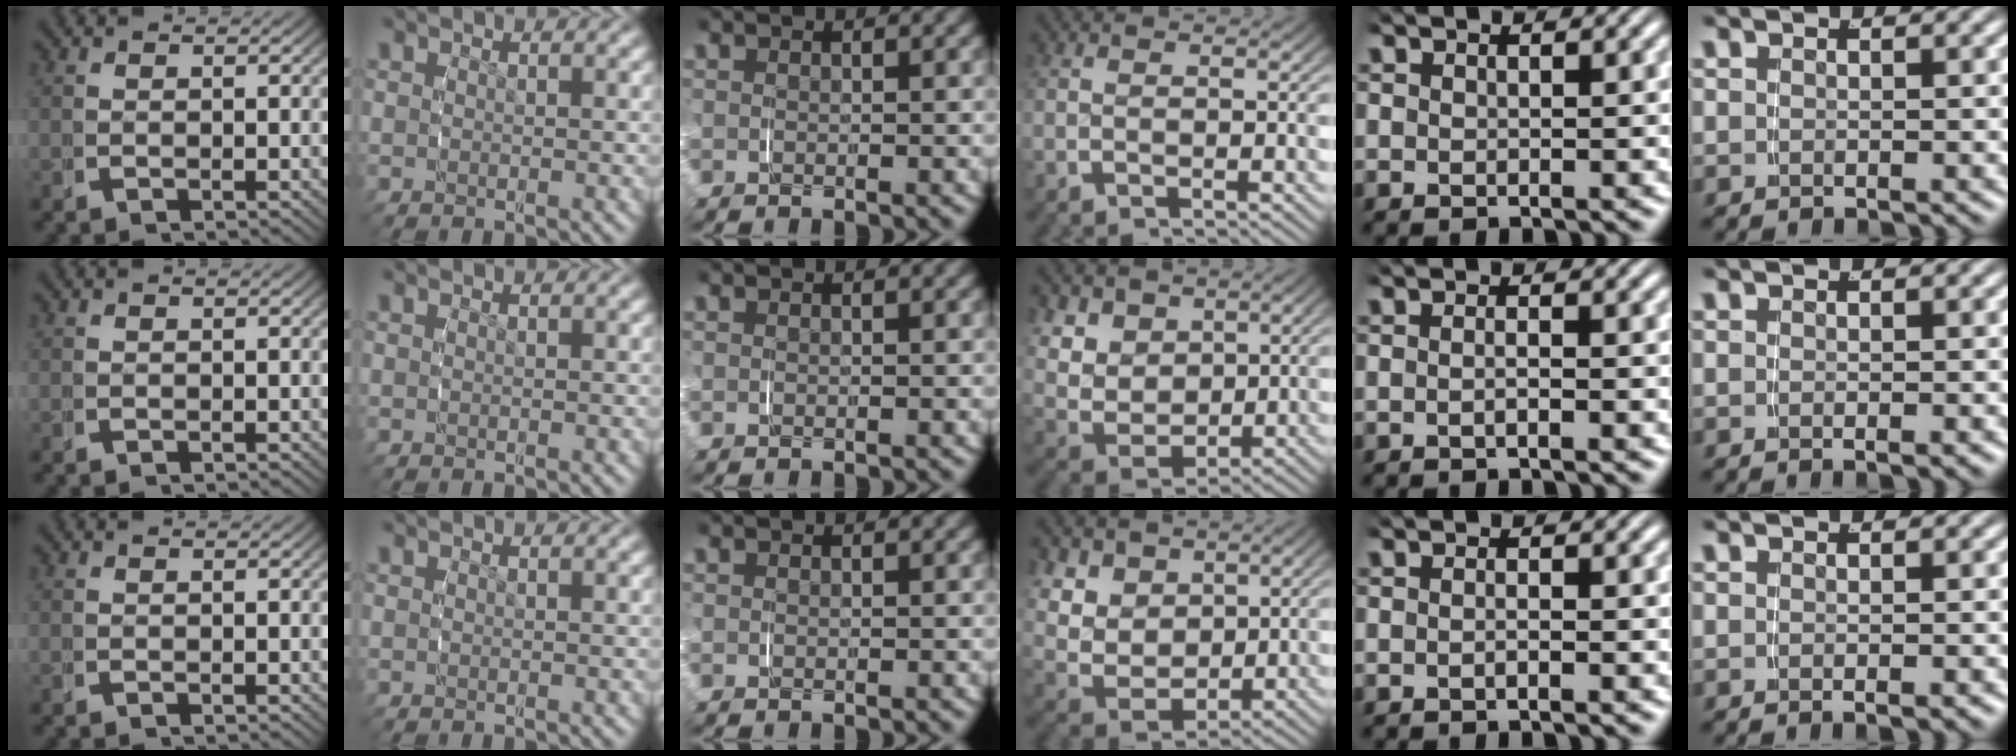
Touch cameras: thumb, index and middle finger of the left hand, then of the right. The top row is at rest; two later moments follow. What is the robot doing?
{"motion": "grasp_and_lifting", "object": "napkin"}